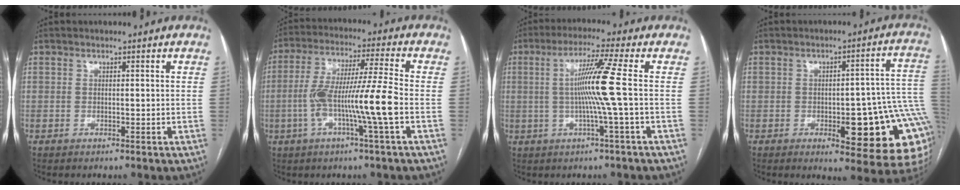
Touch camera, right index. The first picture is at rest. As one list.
[{"total": 11.9, "force": [-3.0, -0.8, 11.5], "torque": [-0.223, 0.007, -0.060]}, {"total": 8.4, "force": [-0.1, -2.2, 8.1], "torque": [-0.155, 0.003, 0.002]}, {"total": 19.0, "force": [-3.6, 5.5, 17.9], "torque": [-0.126, 0.028, -0.027]}]